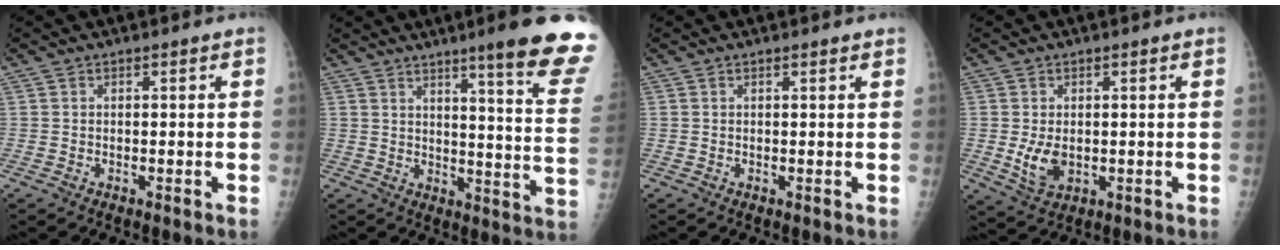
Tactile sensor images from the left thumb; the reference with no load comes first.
{"total": 18.8, "force": [13.4, 0.6, 13.2], "torque": [-0.148, -0.084, 0.165]}
{"total": 0.9, "force": [0.8, 0.1, 0.4], "torque": [-0.004, 0.001, 0.012]}
{"total": 5.2, "force": [-0.2, 3.5, 3.8], "torque": [-0.062, -0.011, 0.008]}